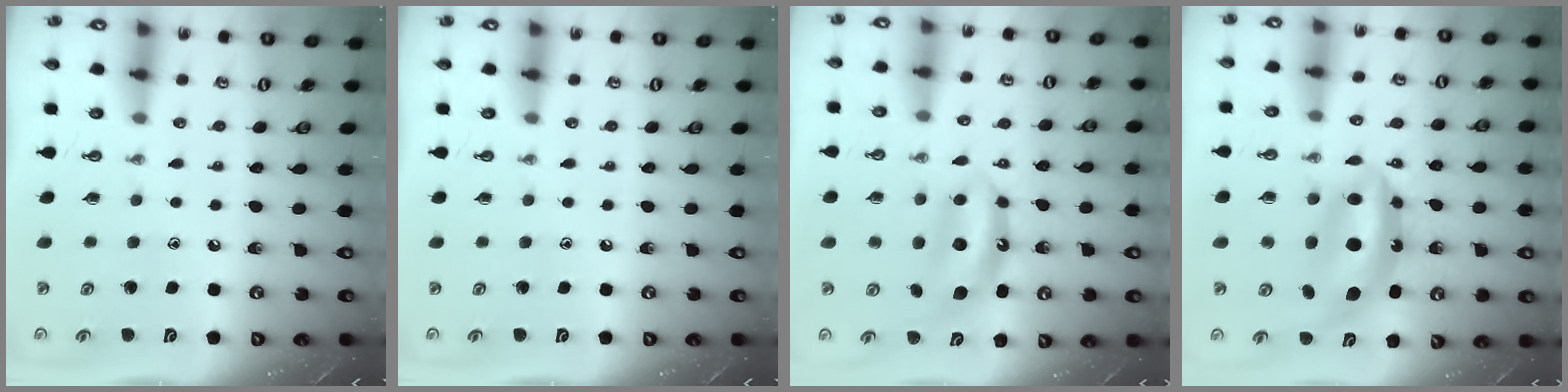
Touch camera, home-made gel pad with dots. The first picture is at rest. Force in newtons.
{"total": 0.0}
{"total": 7.4, "press": 7.4, "slide": 0.5}
{"total": 9.6, "press": 9.5, "slide": 1.1}